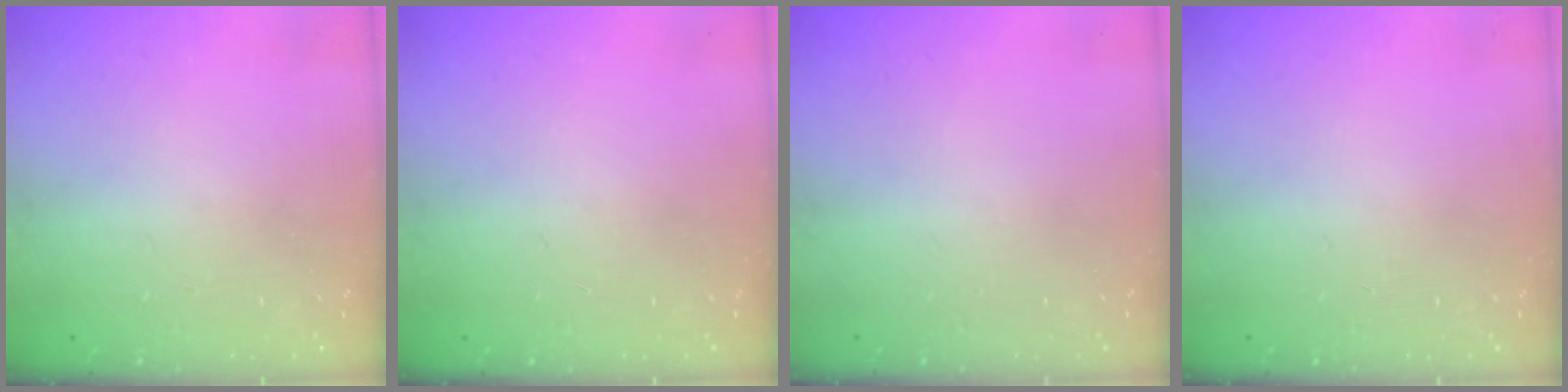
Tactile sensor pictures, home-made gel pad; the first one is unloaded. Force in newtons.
{"total": 0.0}
{"total": 0.0}
{"total": 0.0}